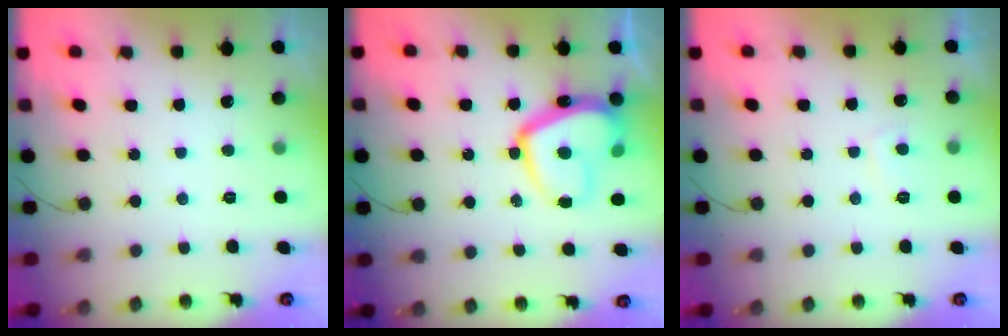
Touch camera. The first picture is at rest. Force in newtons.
{"total": 15.7, "press": 15.6, "slide": 1.5}
{"total": 2.1, "press": 2.0, "slide": 0.6}